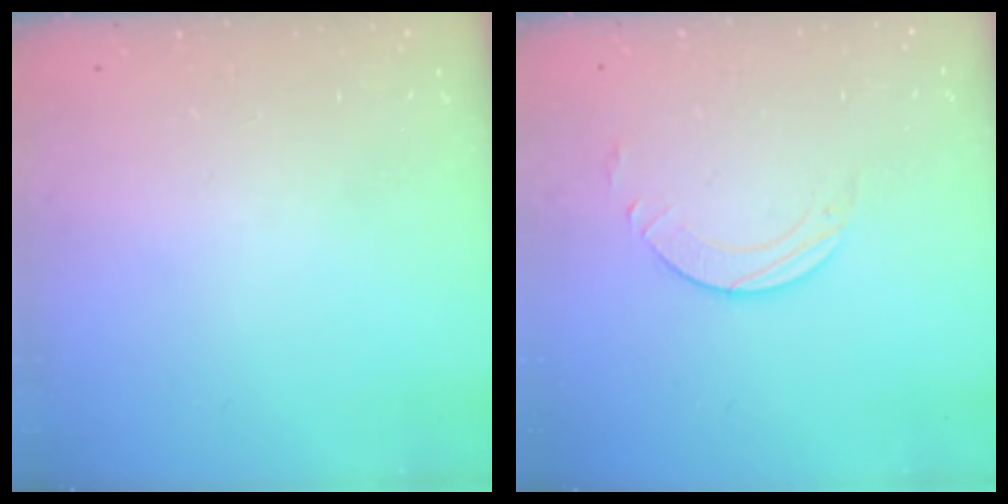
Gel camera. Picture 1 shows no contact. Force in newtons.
{"total": 2.7, "press": 2.7, "slide": 0.2}